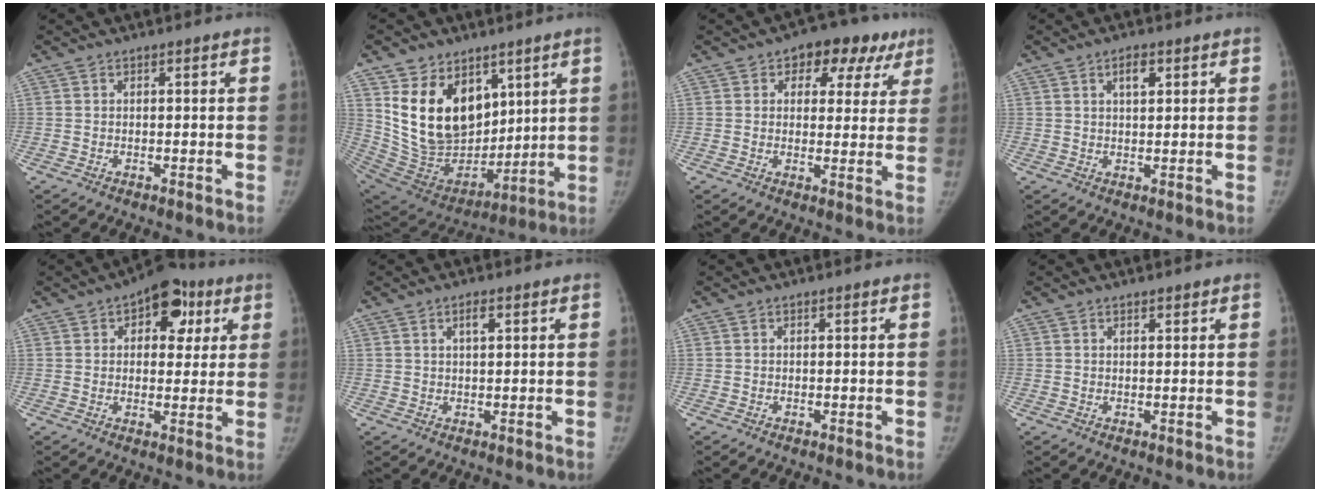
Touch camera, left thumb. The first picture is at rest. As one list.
[{"total": 20.6, "force": [8.5, 14.0, 12.6], "torque": [-0.184, -0.044, 0.180]}, {"total": 10.8, "force": [5.4, 7.2, 5.9], "torque": [-0.009, 0.001, 0.061]}, {"total": 3.1, "force": [1.4, 1.5, 2.3], "torque": [-0.030, -0.004, 0.023]}, {"total": 11.4, "force": [4.7, 7.0, 7.7], "torque": [-0.049, 0.001, 0.058]}, {"total": 2.1, "force": [1.0, 0.7, 1.7], "torque": [-0.026, -0.002, 0.016]}, {"total": 0.0}, {"total": 0.7, "force": [0.6, 0.3, 0.2], "torque": [0.000, -0.004, 0.008]}]